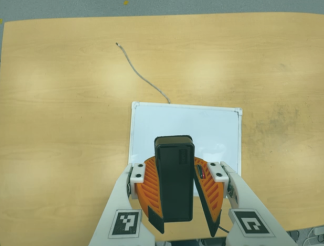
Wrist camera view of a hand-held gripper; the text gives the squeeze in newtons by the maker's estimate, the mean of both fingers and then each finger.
{"total": 8.9, "left": 9.2, "right": 8.7}